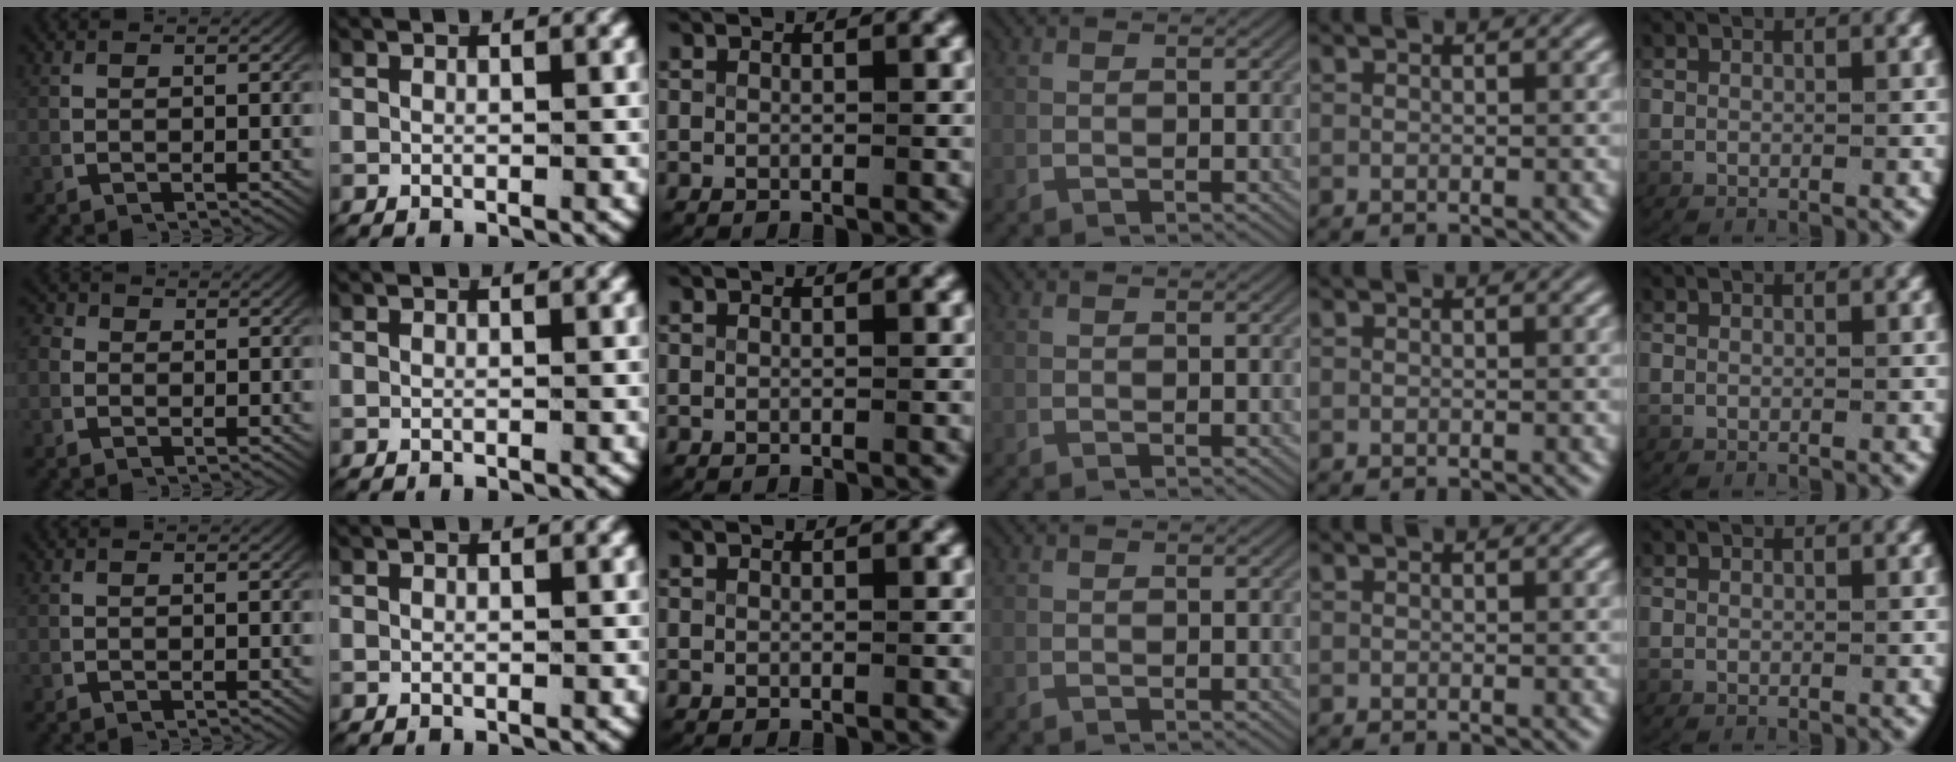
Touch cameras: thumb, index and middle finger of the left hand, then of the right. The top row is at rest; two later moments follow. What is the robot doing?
{"motion": "lift_and_place", "object": "plastic wrap"}